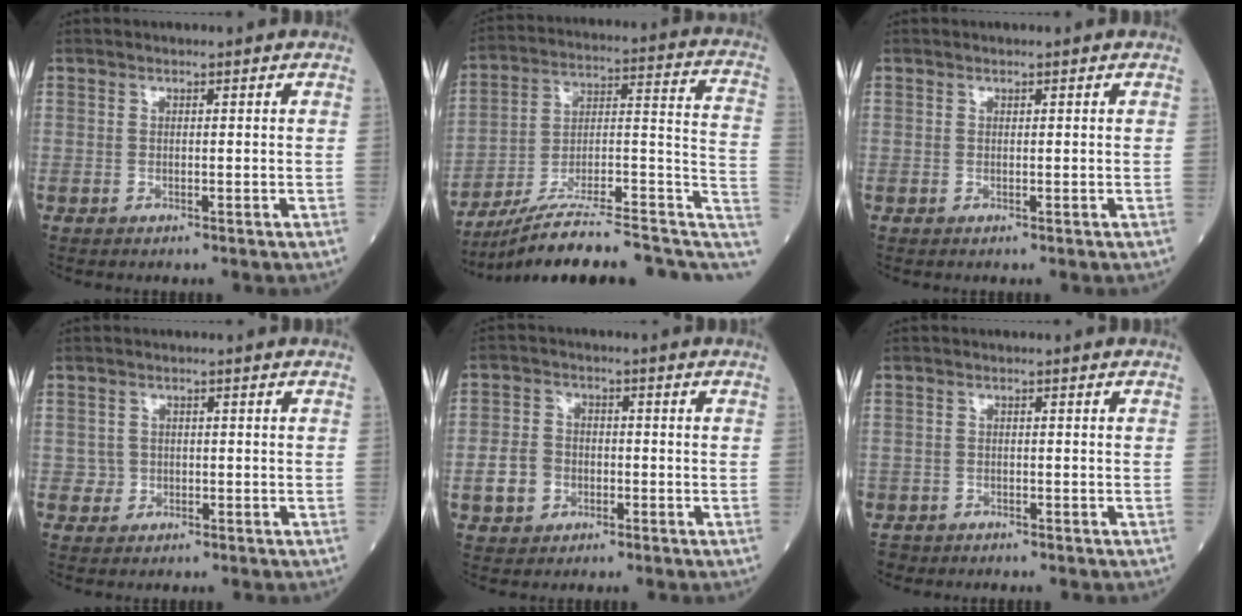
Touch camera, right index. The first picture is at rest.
{"total": 20.2, "force": [-15.0, 3.4, 13.1], "torque": [-0.155, 0.047, -0.232]}
{"total": 0.0}
{"total": 1.9, "force": [0.0, 1.9, -0.2], "torque": [0.016, 0.010, -0.004]}
{"total": 4.7, "force": [-1.3, 3.9, 2.2], "torque": [-0.052, 0.011, -0.024]}
{"total": 1.6, "force": [-1.3, 0.9, -0.3], "torque": [-0.001, 0.000, -0.027]}